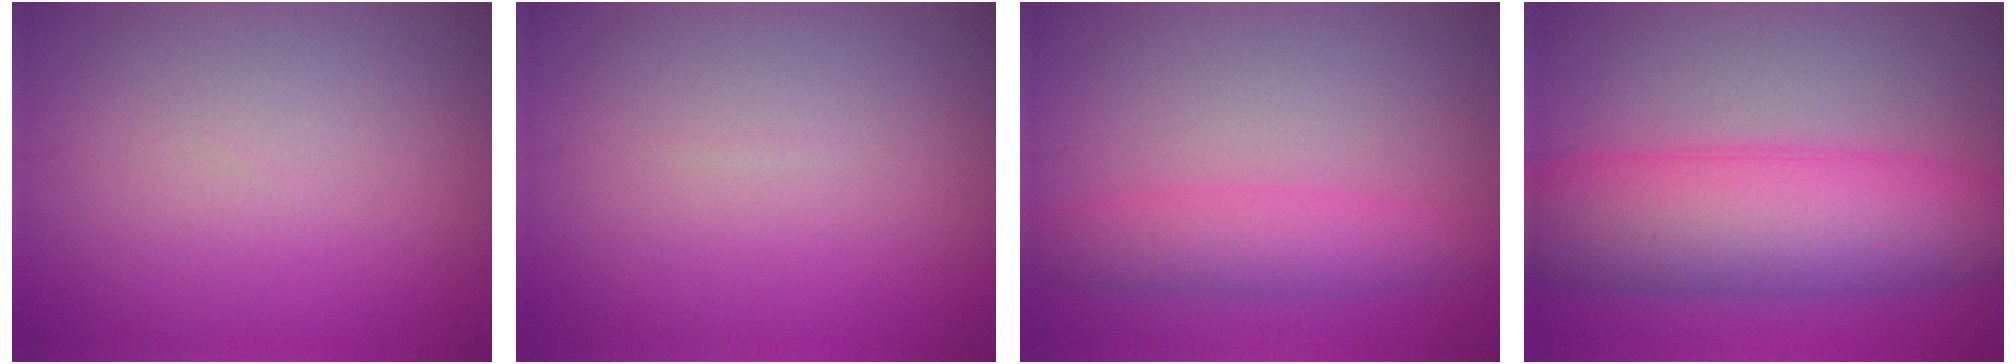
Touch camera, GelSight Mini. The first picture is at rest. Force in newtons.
{"total": 0.0}
{"total": 3.6, "press": 3.6, "slide": 0.2}
{"total": 10.2, "press": 10.2, "slide": 0.1}